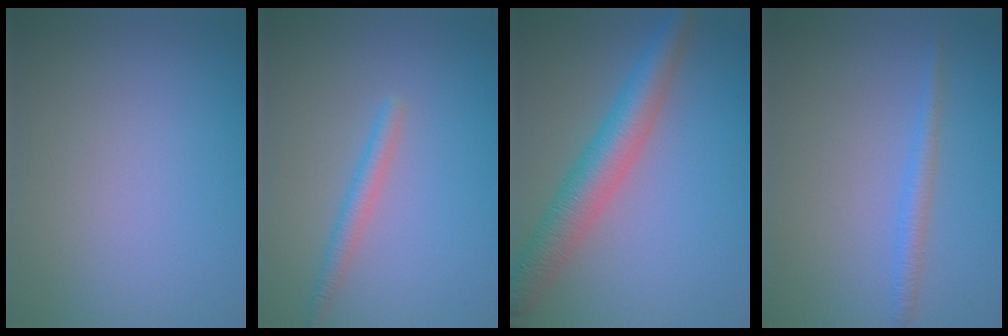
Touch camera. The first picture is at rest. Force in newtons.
{"total": 1.8, "press": 1.8, "slide": 0.1}
{"total": 5.6, "press": 5.6, "slide": 0.1}
{"total": 1.7, "press": 1.7, "slide": 0.1}